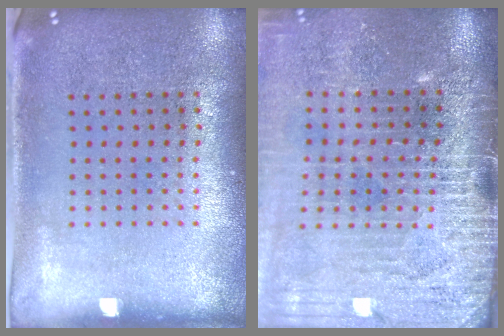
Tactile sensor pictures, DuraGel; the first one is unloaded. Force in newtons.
{"total": 4.2, "press": 3.6, "slide": 2.1}